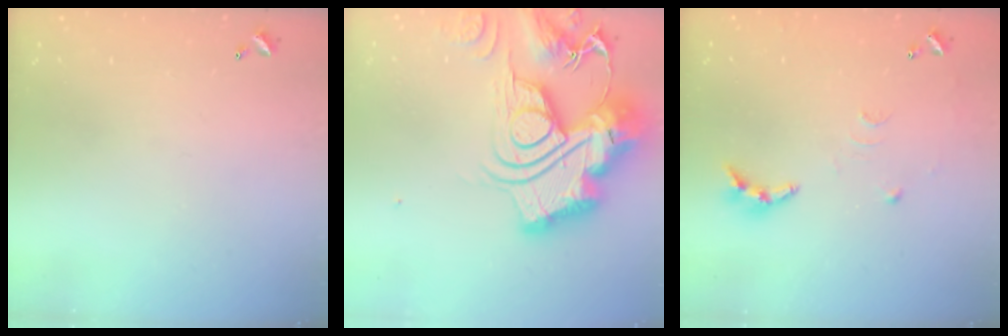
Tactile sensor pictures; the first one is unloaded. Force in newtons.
{"total": 0.6, "press": 0.6, "slide": 0.0}
{"total": 9.0, "press": 9.0, "slide": 0.5}